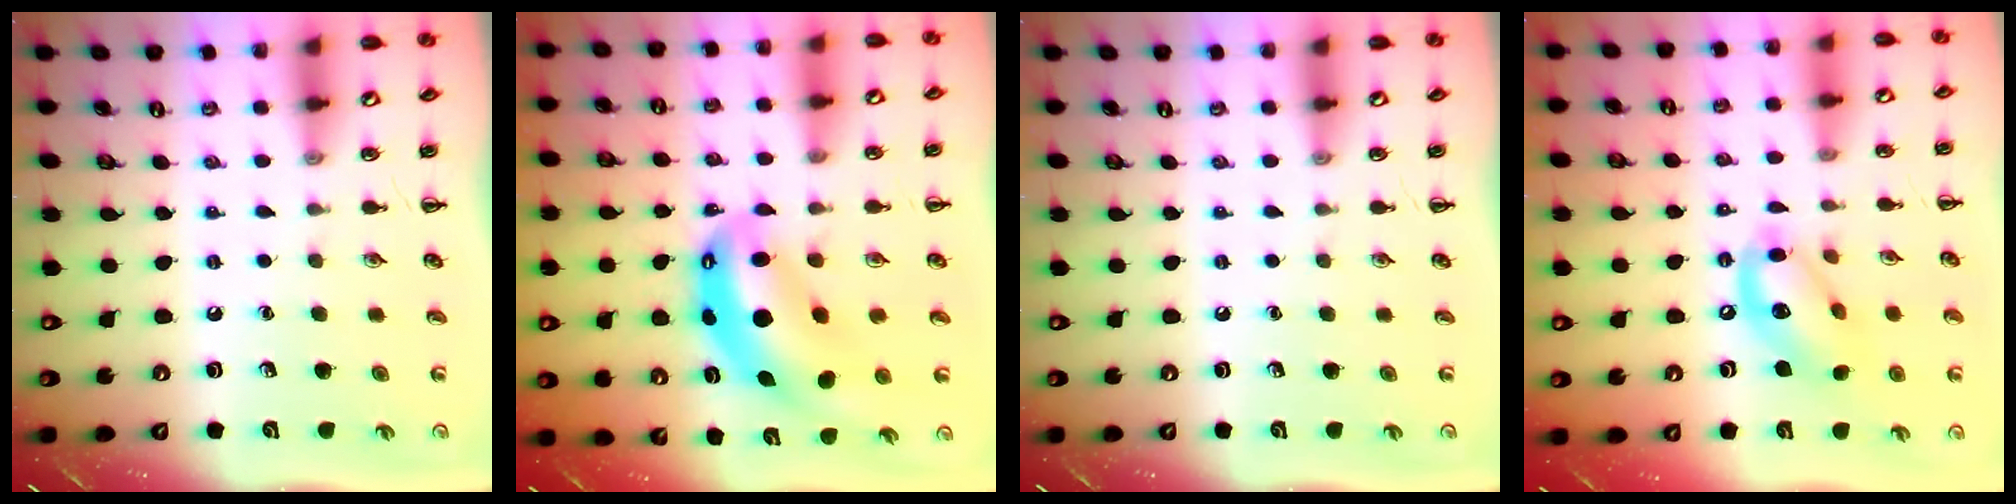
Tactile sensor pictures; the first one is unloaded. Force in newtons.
{"total": 10.9, "press": 10.6, "slide": 2.6}
{"total": 0.0}
{"total": 13.9, "press": 13.5, "slide": 3.4}